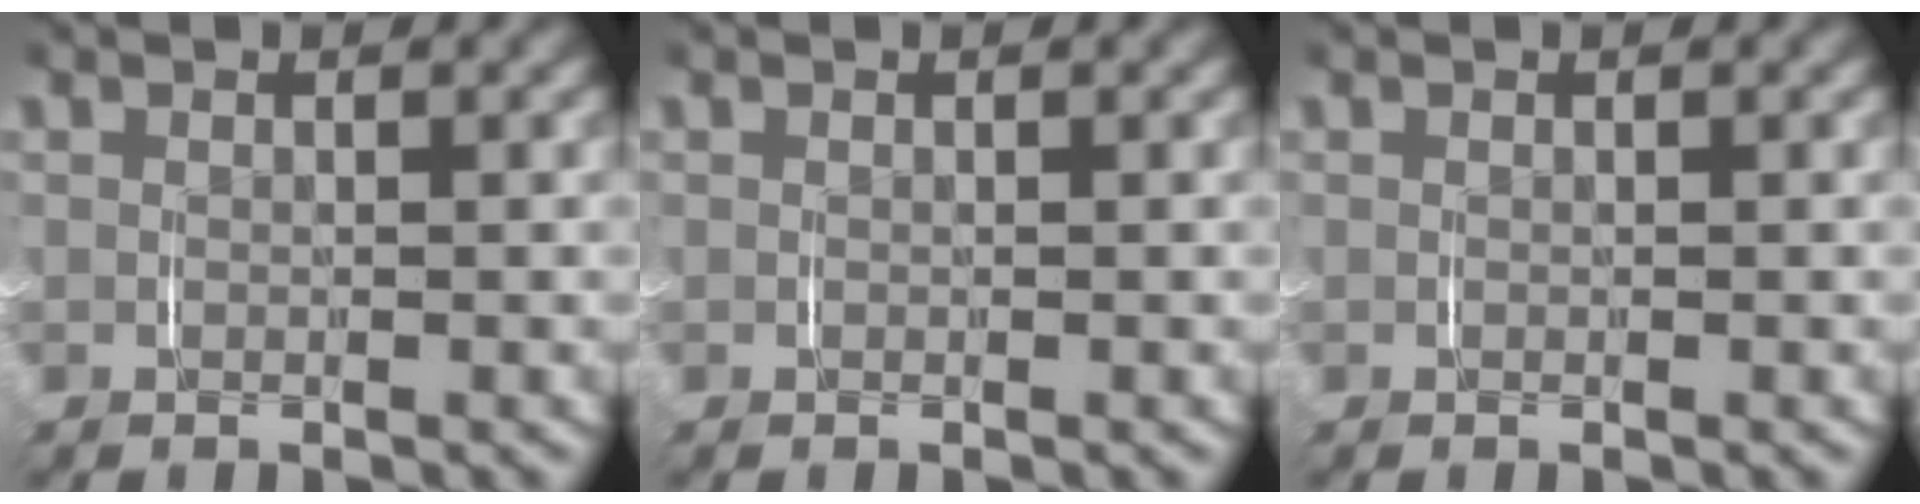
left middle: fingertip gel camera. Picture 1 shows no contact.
{"total": 0.0}
{"total": 0.0}